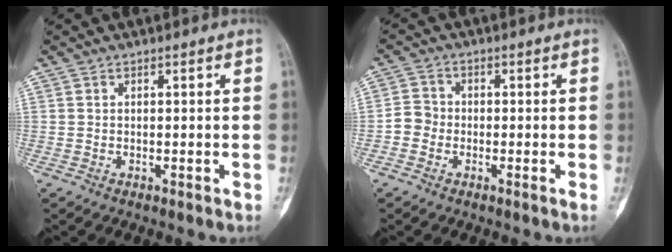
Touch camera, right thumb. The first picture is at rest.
{"total": 3.2, "force": [-1.3, 2.6, 1.4], "torque": [-0.016, 0.007, -0.039]}